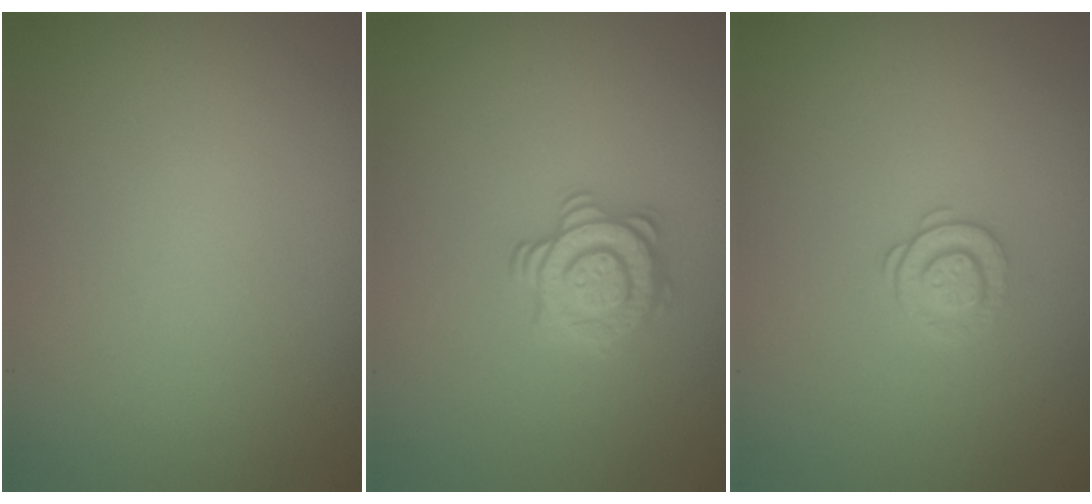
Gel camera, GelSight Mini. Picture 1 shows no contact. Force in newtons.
{"total": 2.9, "press": 2.6, "slide": 1.2}
{"total": 1.4, "press": 0.9, "slide": 1.0}